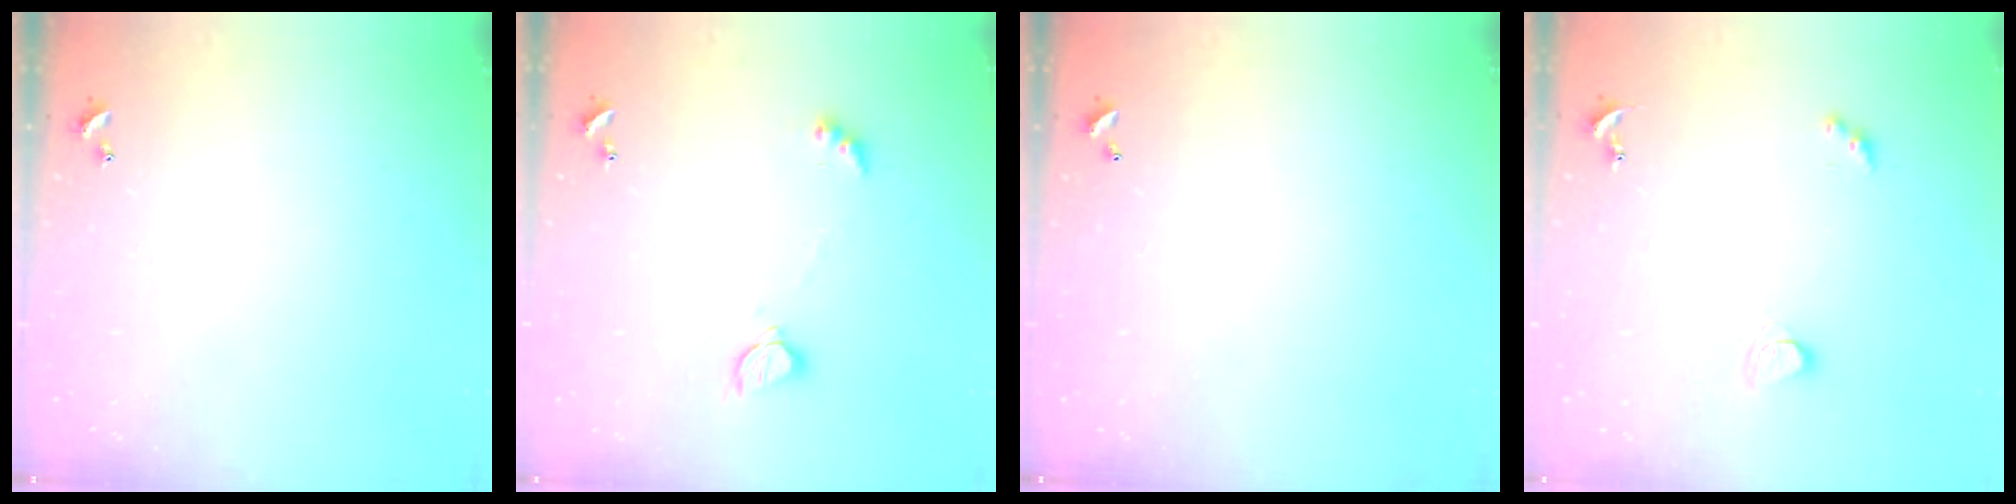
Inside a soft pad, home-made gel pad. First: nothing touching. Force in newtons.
{"total": 2.2, "press": 2.2, "slide": 0.2}
{"total": 2.8, "press": 2.8, "slide": 0.1}
{"total": 1.7, "press": 1.7, "slide": 0.3}